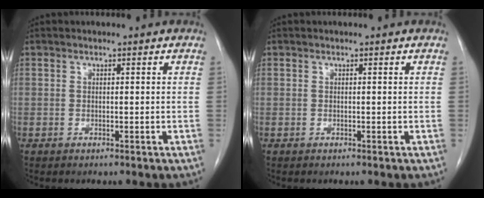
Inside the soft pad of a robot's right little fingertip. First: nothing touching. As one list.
[{"total": 0.0}]